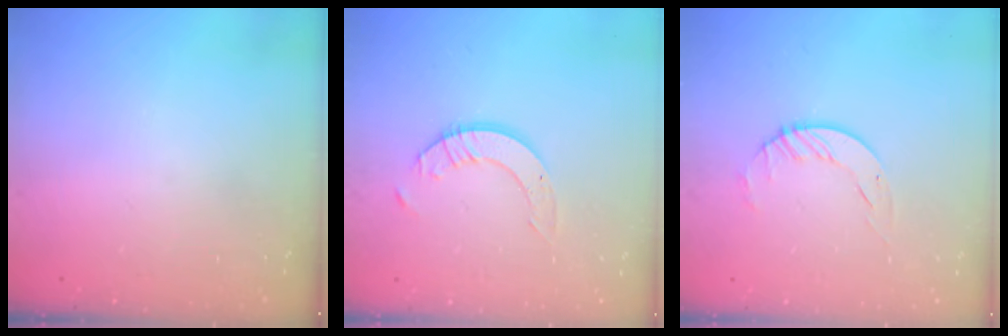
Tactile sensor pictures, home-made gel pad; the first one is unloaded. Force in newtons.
{"total": 3.7, "press": 3.7, "slide": 0.3}
{"total": 2.5, "press": 2.5, "slide": 0.3}